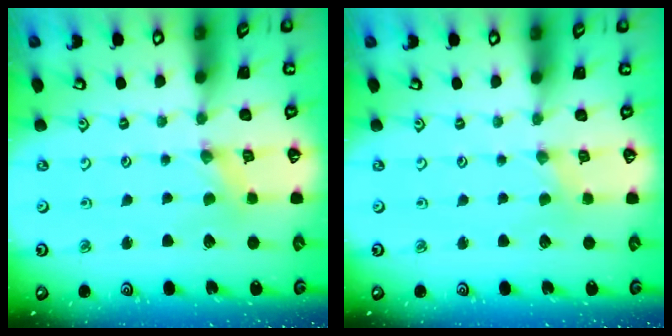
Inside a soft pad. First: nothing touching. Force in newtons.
{"total": 0.0}